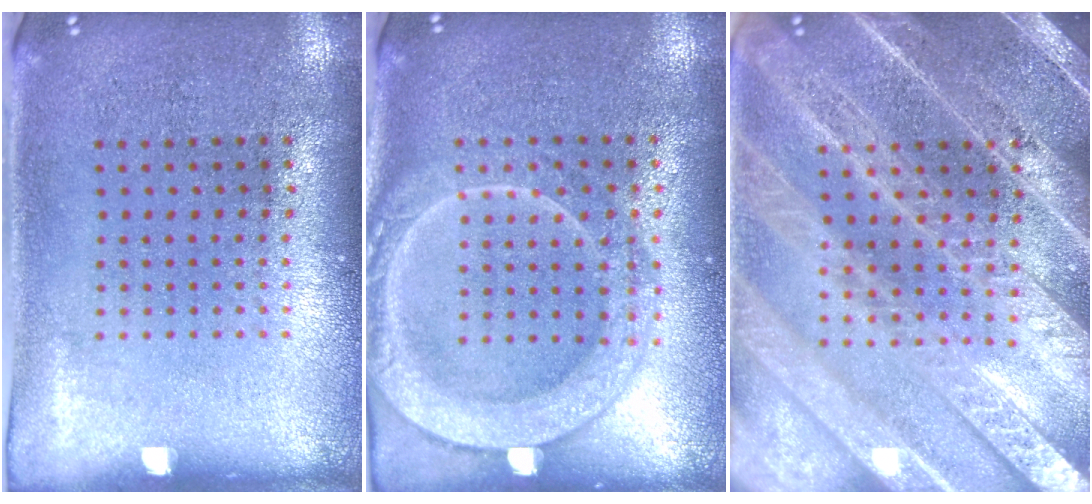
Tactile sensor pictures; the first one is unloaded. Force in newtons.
{"total": 2.0, "press": 2.0, "slide": 0.2}
{"total": 5.4, "press": 5.3, "slide": 0.7}